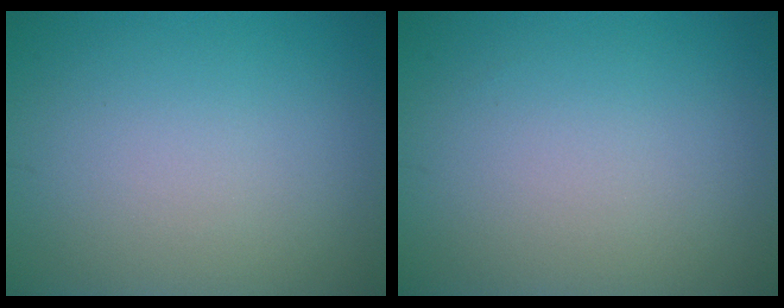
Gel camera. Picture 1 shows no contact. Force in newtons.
{"total": 0.0}